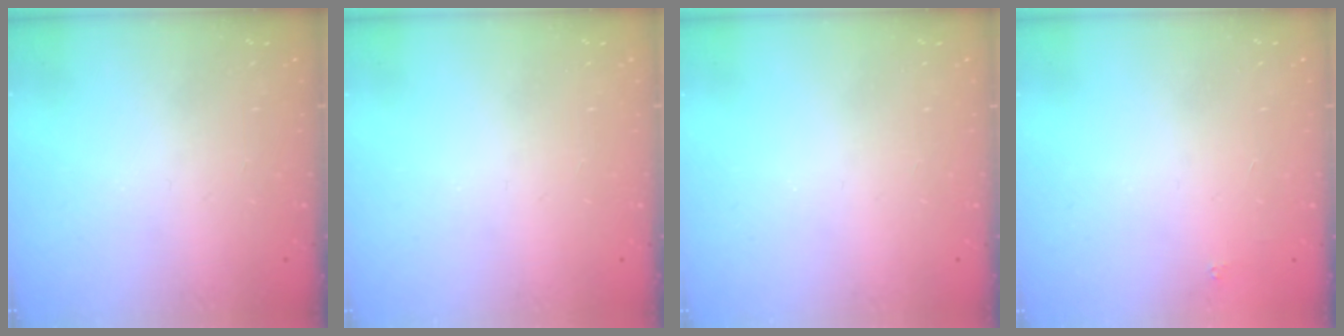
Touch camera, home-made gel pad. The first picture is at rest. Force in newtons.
{"total": 0.0}
{"total": 0.0}
{"total": 1.8, "press": 1.7, "slide": 0.1}